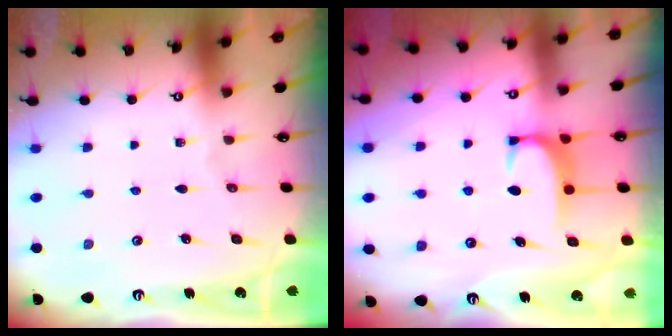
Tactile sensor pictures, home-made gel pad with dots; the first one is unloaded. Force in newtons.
{"total": 1.8, "press": 1.7, "slide": 0.5}